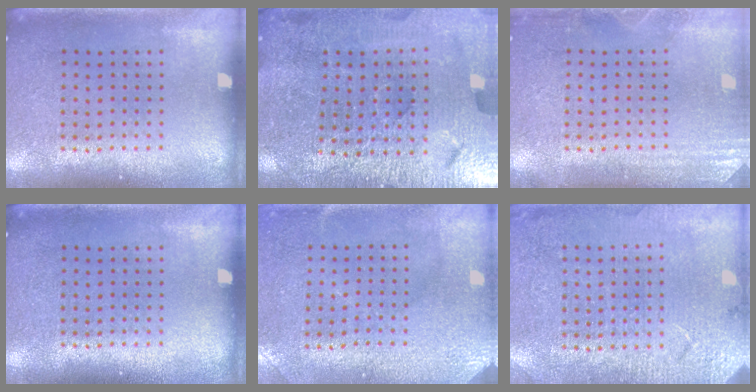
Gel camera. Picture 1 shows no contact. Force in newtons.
{"total": 4.4, "press": 4.2, "slide": 1.1}
{"total": 2.6, "press": 2.5, "slide": 0.4}
{"total": 0.0}
{"total": 3.0, "press": 2.4, "slide": 1.8}
{"total": 2.7, "press": 2.7, "slide": 0.1}